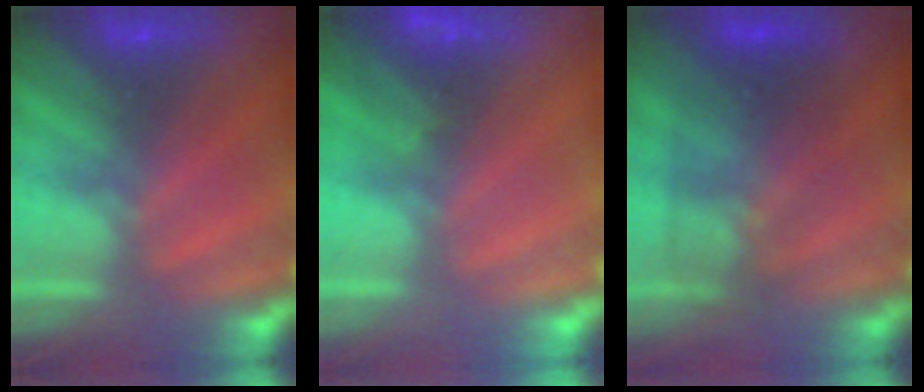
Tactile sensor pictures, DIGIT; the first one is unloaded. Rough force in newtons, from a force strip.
{"total": 2.6}
{"total": 2.9}